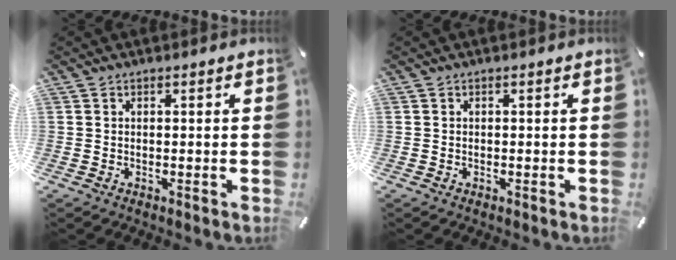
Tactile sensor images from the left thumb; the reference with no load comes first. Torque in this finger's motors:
{"motor_torque": [0.00, 0.00, -0.21, 0.21, 0.00]}